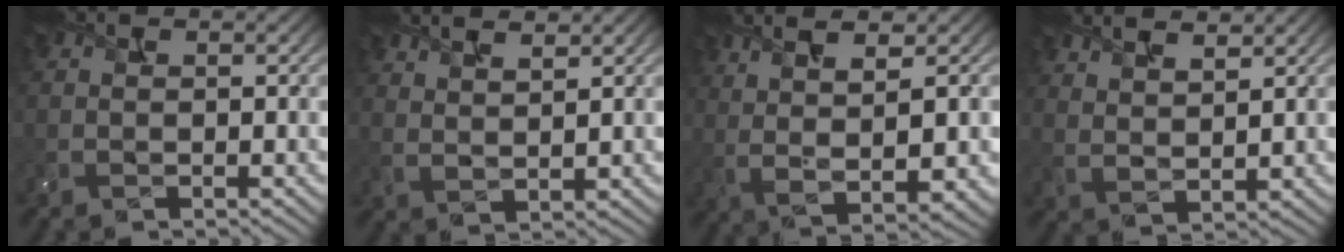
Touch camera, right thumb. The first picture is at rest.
{"total": 4.6, "force": [3.7, 1.0, 2.6], "torque": [-0.046, 0.004, 0.060]}
{"total": 8.9, "force": [2.9, 2.5, 8.0], "torque": [-0.162, -0.001, 0.063]}
{"total": 5.8, "force": [4.6, 1.4, 3.2], "torque": [-0.058, 0.003, 0.079]}